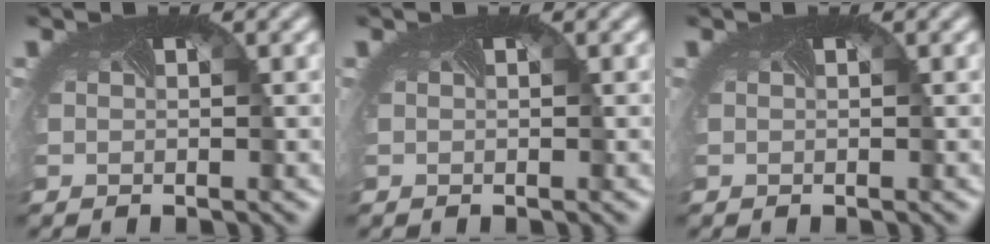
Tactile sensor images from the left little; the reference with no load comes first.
{"total": 0.0}
{"total": 0.0}